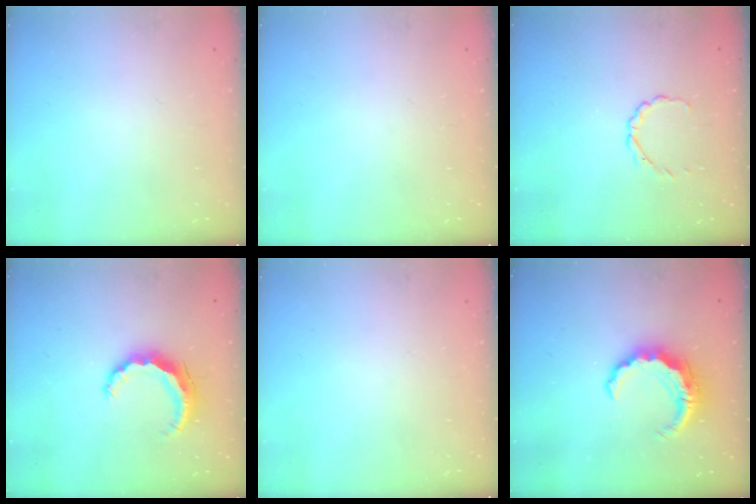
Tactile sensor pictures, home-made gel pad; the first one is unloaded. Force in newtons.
{"total": 0.0}
{"total": 2.3, "press": 2.1, "slide": 0.8}
{"total": 7.9, "press": 7.9, "slide": 0.5}
{"total": 0.0}
{"total": 9.4, "press": 9.3, "slide": 1.0}